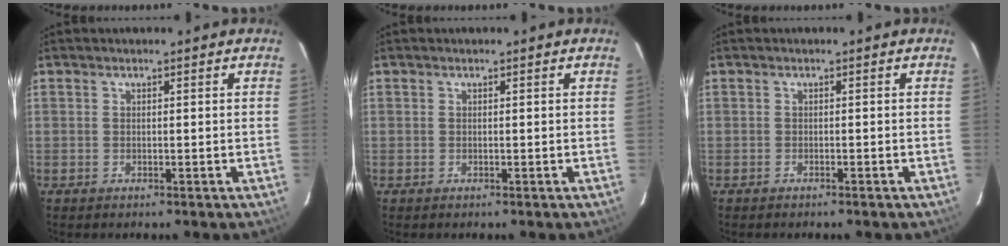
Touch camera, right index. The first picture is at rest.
{"total": 0.0}
{"total": 0.7, "force": [-0.6, 0.1, 0.2], "torque": [-0.005, 0.002, -0.011]}